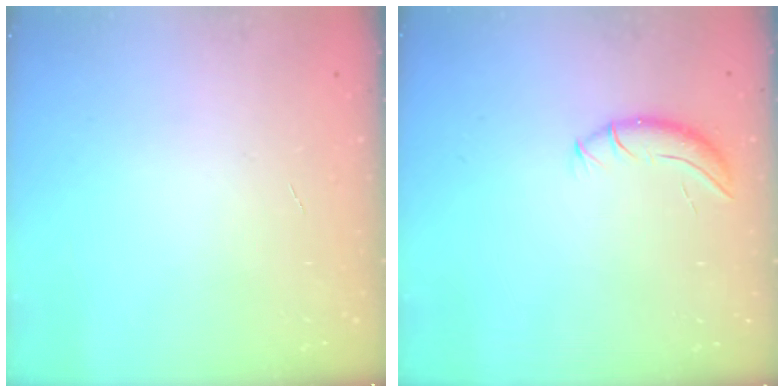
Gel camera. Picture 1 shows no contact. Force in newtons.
{"total": 7.3, "press": 7.3, "slide": 0.2}